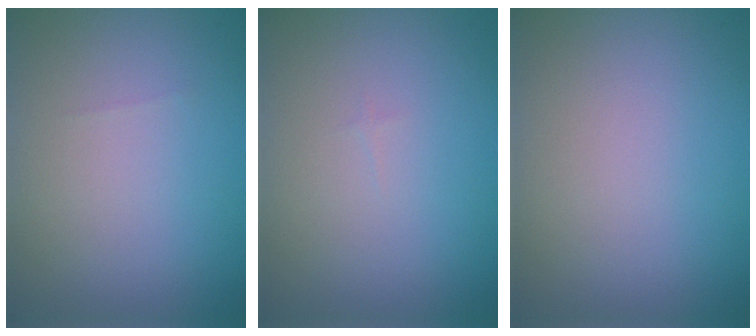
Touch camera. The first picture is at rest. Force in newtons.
{"total": 0.0}
{"total": 0.0}